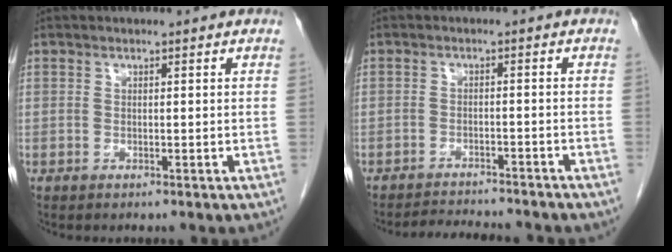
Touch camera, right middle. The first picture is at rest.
{"total": 8.3, "force": [-7.7, 1.0, 2.8], "torque": [-0.039, -0.007, -0.106]}